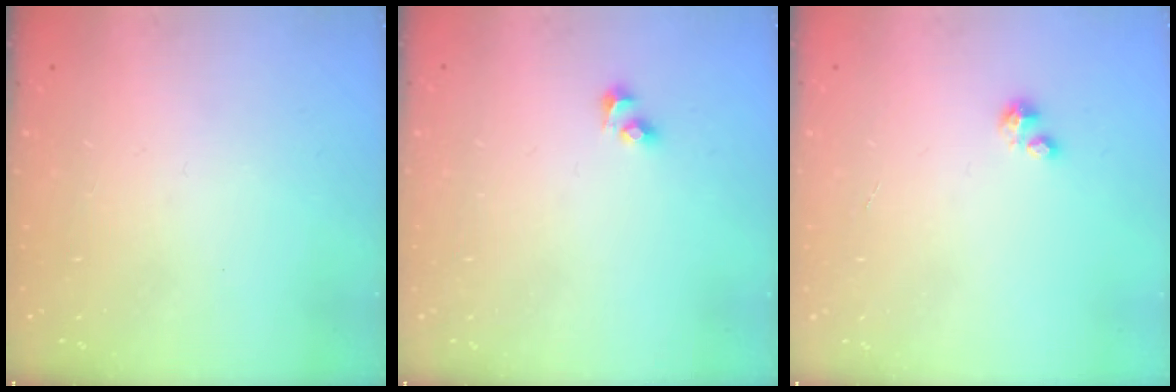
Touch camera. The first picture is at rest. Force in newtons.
{"total": 2.7, "press": 2.4, "slide": 1.1}
{"total": 0.9, "press": 0.9, "slide": 0.3}